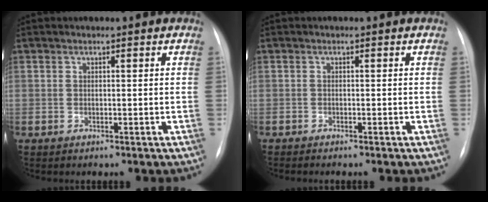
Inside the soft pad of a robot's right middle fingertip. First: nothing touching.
{"total": 1.2, "force": [-1.0, 0.0, 0.6], "torque": [-0.007, -0.003, -0.014]}